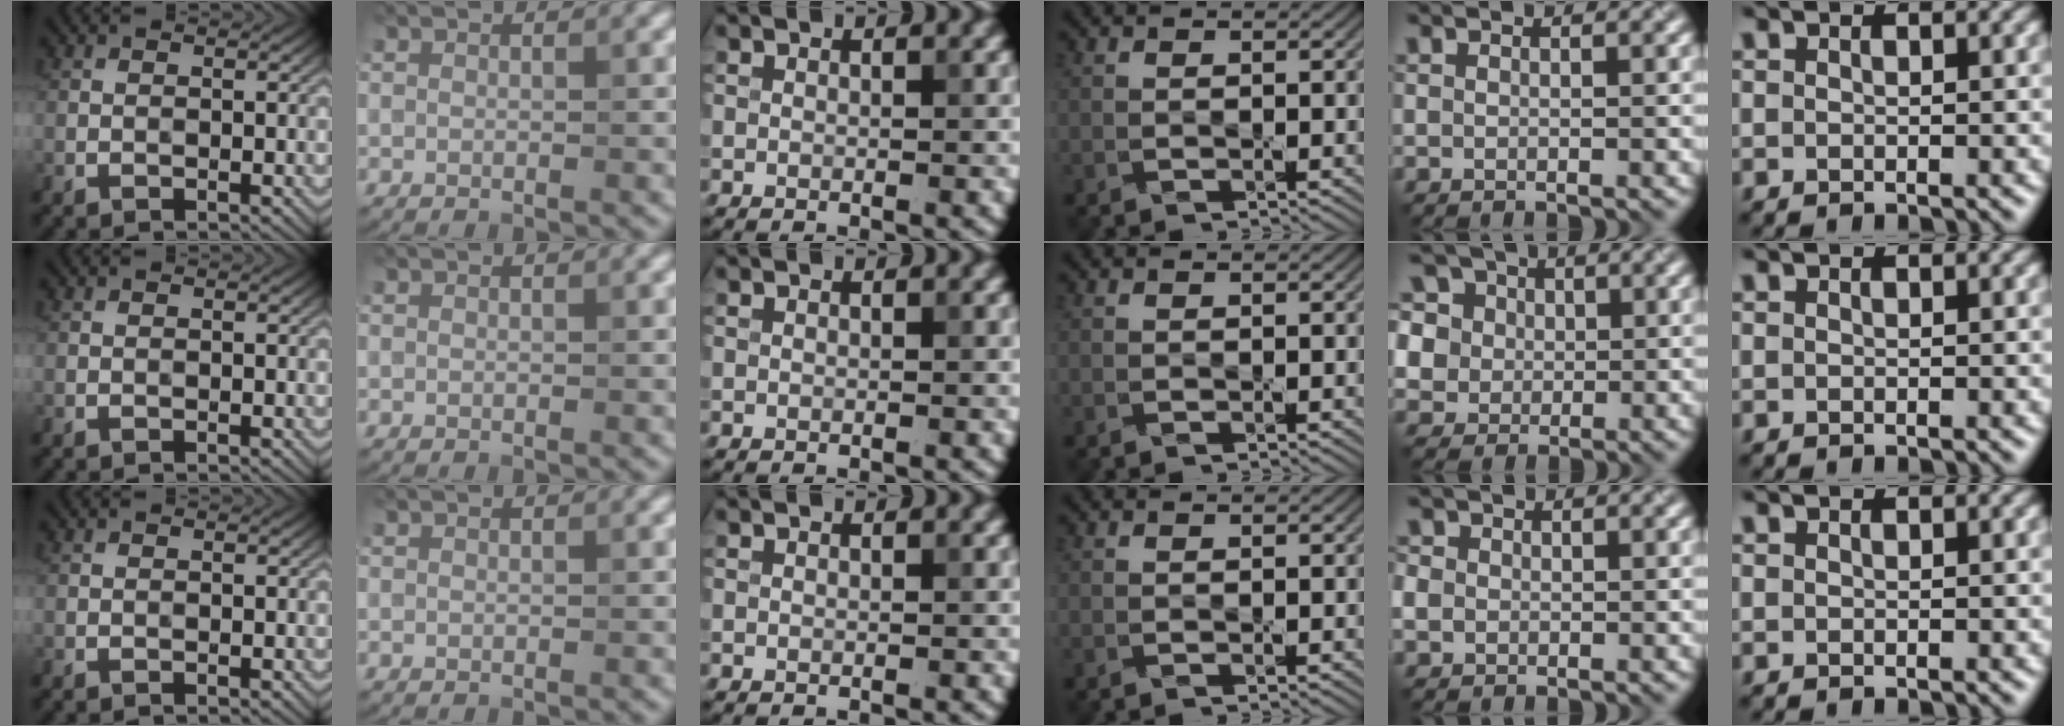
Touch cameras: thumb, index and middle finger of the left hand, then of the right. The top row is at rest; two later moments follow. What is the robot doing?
{"motion": "press", "object": "calculator"}